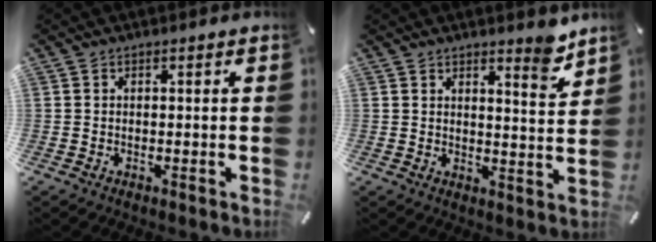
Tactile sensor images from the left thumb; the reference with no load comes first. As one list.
[{"total": 5.9, "force": [5.0, 1.3, 2.9], "torque": [-0.029, -0.042, 0.081]}]